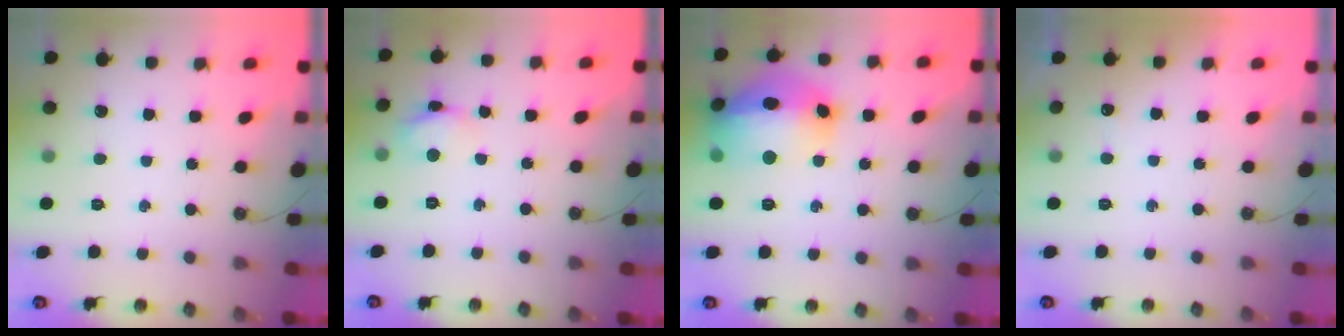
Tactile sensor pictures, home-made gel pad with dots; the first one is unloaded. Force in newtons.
{"total": 7.1, "press": 7.1, "slide": 0.5}
{"total": 21.2, "press": 21.1, "slide": 2.0}
{"total": 12.4, "press": 2.6, "slide": 12.1}